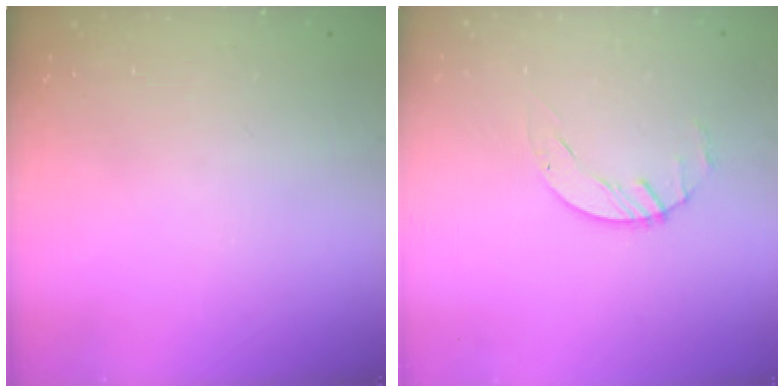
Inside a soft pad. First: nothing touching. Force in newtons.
{"total": 1.4, "press": 1.4, "slide": 0.2}